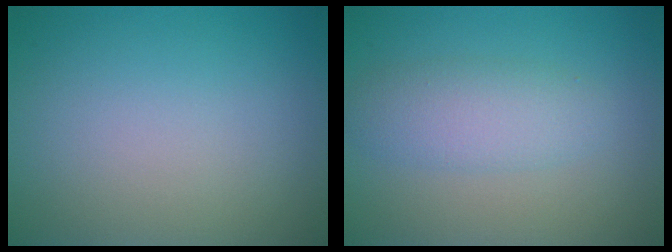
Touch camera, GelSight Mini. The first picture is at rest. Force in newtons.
{"total": 3.2, "press": 3.2, "slide": 0.1}